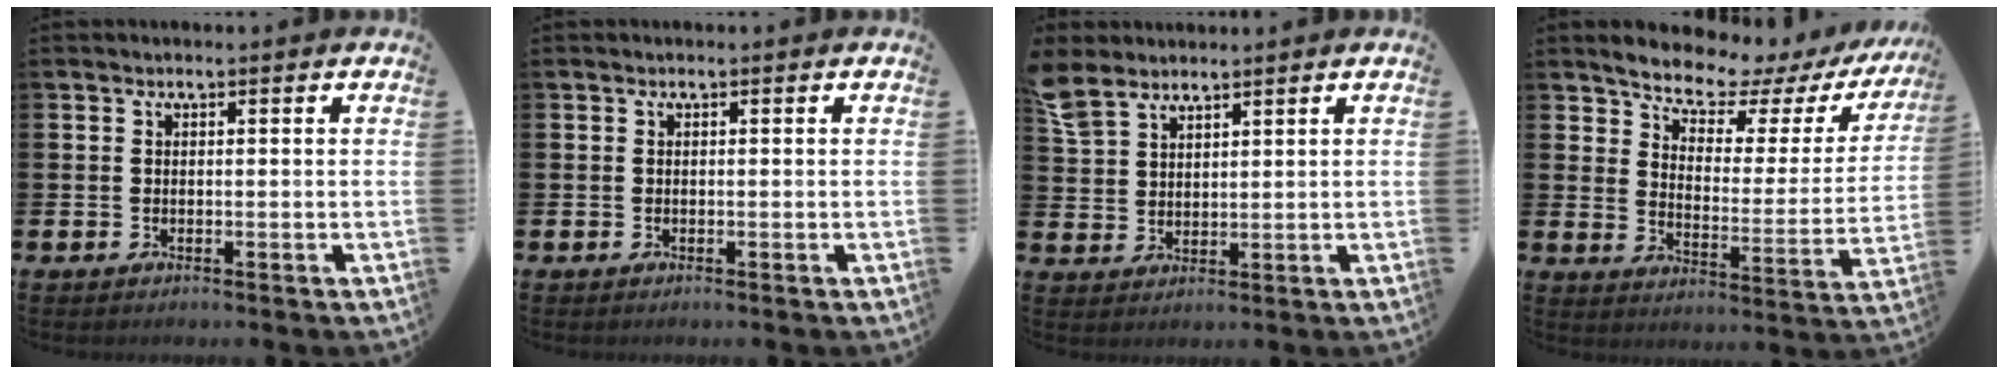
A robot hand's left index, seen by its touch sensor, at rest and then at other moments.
{"total": 0.0}
{"total": 5.1, "force": [4.5, 2.0, 0.9], "torque": [-0.017, -0.019, 0.084]}
{"total": 7.5, "force": [6.8, 2.2, 2.4], "torque": [-0.065, -0.054, 0.112]}